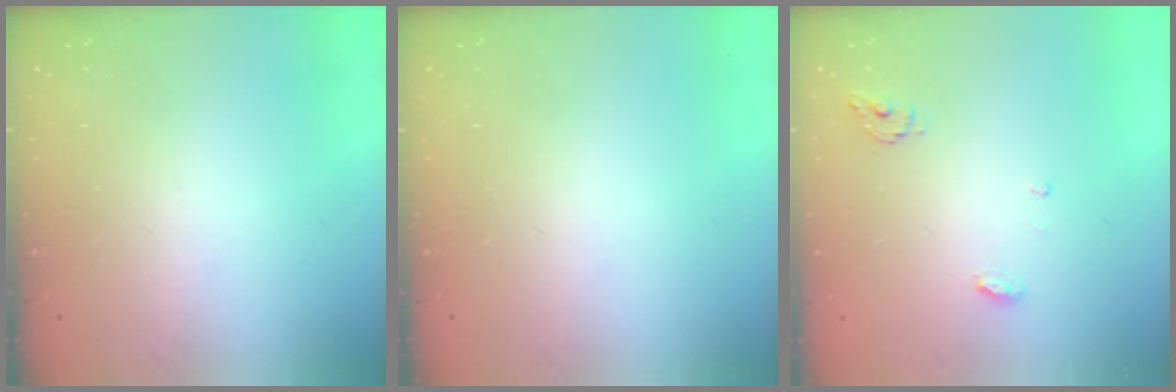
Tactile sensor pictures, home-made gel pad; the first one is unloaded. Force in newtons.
{"total": 0.0}
{"total": 3.8, "press": 3.8, "slide": 0.3}